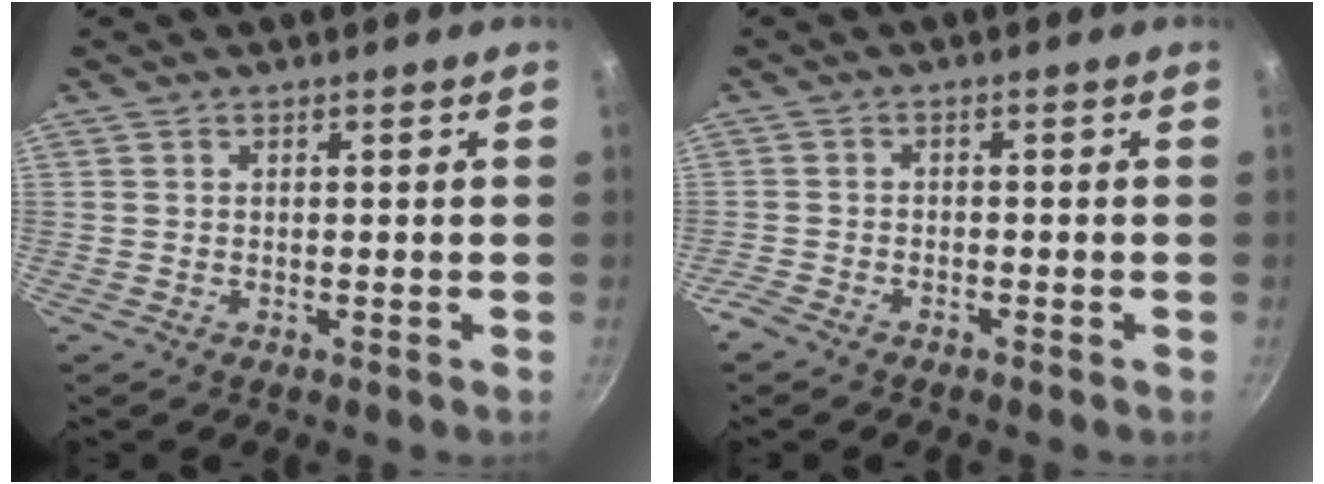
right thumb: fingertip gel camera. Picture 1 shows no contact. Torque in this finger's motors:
{"motor_torque": [0.25, -0.31, -0.03, -0.96, 0.05]}